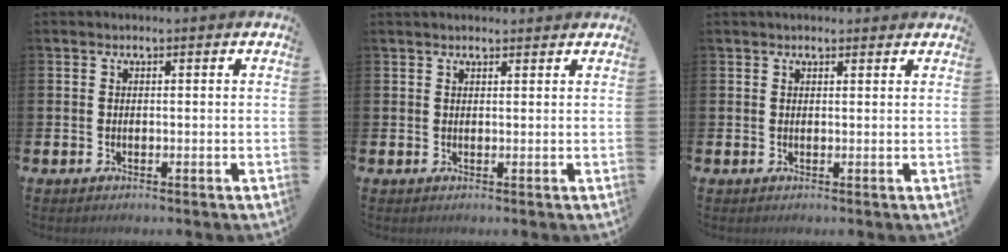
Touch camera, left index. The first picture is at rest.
{"total": 1.4, "force": [1.3, 0.4, 0.3], "torque": [0.003, -0.002, 0.021]}
{"total": 1.3, "force": [1.2, 0.5, 0.2], "torque": [0.006, 0.002, 0.019]}